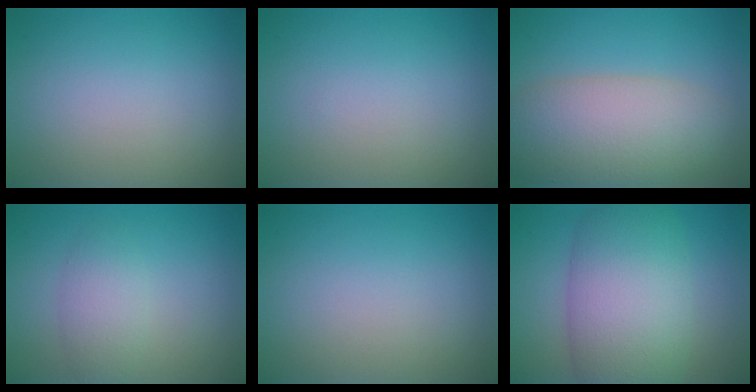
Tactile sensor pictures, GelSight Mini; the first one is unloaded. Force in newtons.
{"total": 0.0}
{"total": 8.4, "press": 8.4, "slide": 0.5}
{"total": 2.6, "press": 2.6, "slide": 0.1}
{"total": 0.0}
{"total": 10.1, "press": 10.1, "slide": 0.2}